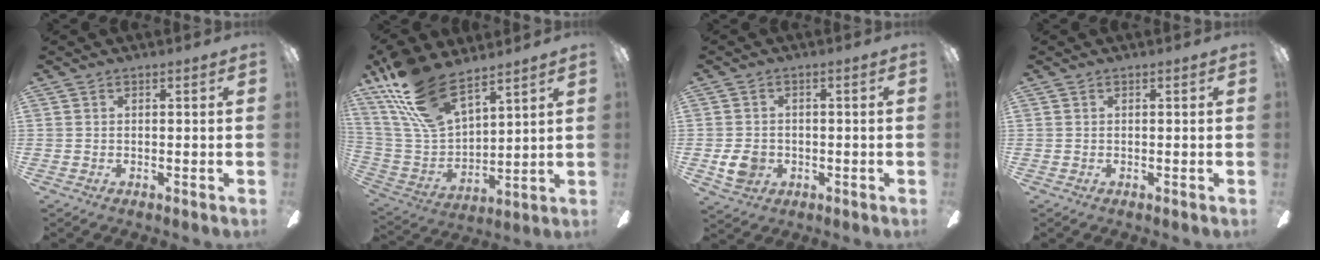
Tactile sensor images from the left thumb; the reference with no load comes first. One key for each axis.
{"total": 19.6, "fx": 14.3, "fy": 8.1, "fz": 10.7, "tx": -0.250, "ty": -0.080, "tz": 0.259}
{"total": 5.4, "fx": -0.8, "fy": 4.5, "fz": 2.8, "tx": -0.053, "ty": -0.001, "tz": -0.017}
{"total": 0.0}